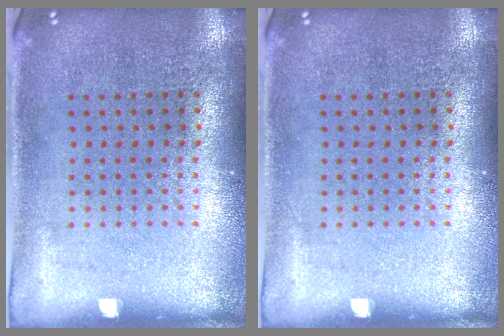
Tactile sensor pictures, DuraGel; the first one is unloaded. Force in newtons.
{"total": 0.0}